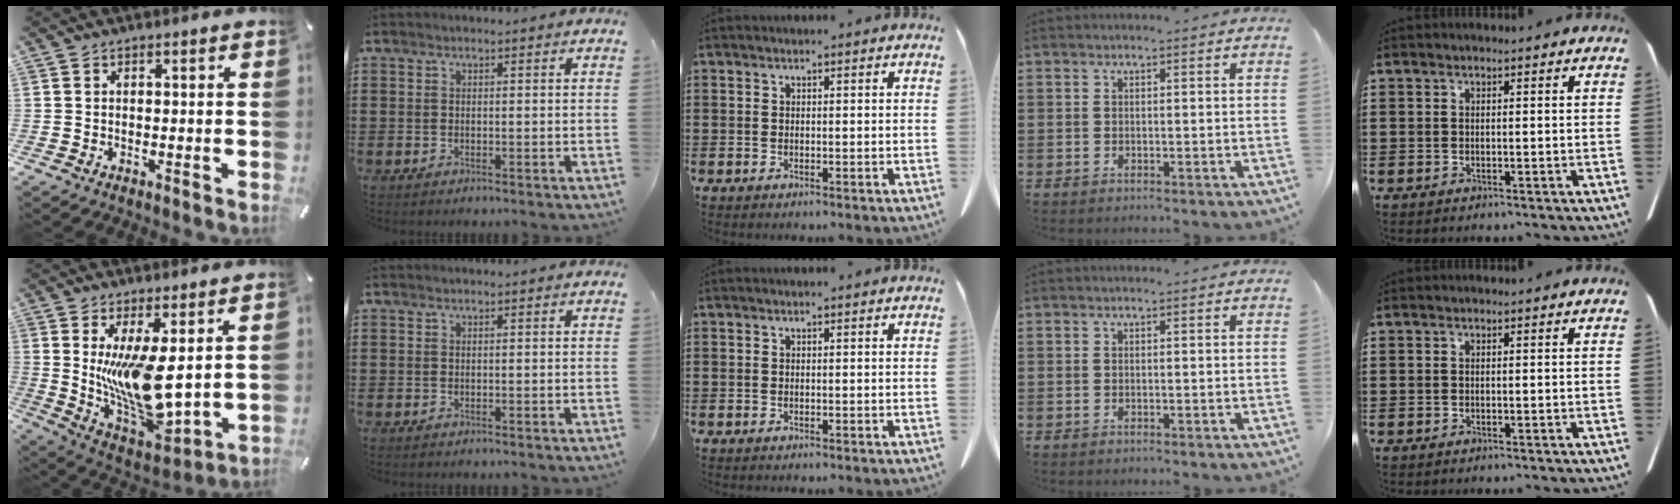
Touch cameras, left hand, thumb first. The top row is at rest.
{"thumb": {"total": 14.5, "force": [3.6, 5.5, 13.0], "torque": [-0.264, -0.056, 0.069]}}